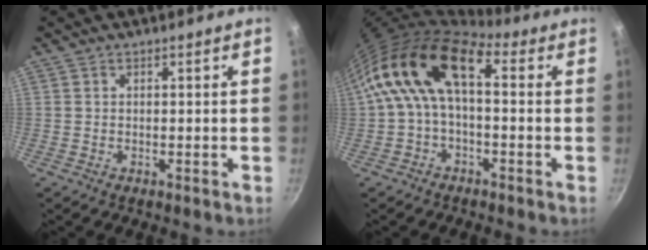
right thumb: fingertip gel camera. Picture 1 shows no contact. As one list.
[{"total": 14.2, "force": [1.7, 7.4, 11.9], "torque": [-0.221, 0.028, 0.013]}]